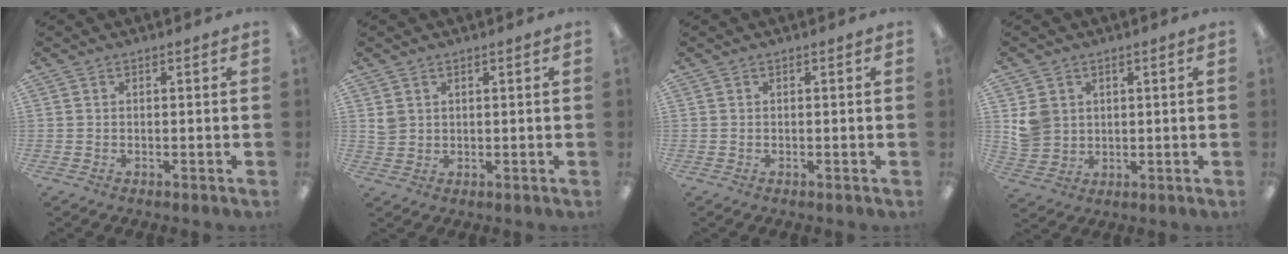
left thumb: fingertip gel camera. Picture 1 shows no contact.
{"total": 2.7, "force": [1.3, 2.2, 0.6], "torque": [-0.008, -0.001, 0.024]}
{"total": 0.0}
{"total": 5.8, "force": [2.2, 5.3, 1.1], "torque": [-0.021, 0.003, 0.043]}